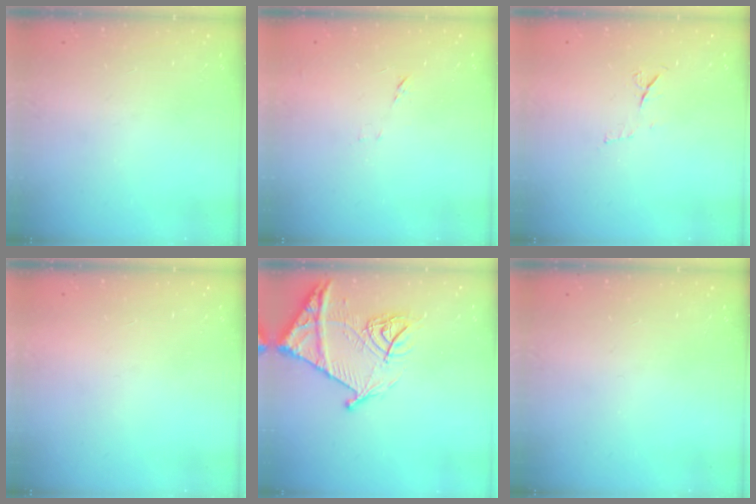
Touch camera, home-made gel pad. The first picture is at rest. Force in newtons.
{"total": 6.0, "press": 6.0, "slide": 0.5}
{"total": 6.2, "press": 6.2, "slide": 0.9}
{"total": 1.5, "press": 1.5, "slide": 0.1}
{"total": 15.9, "press": 15.8, "slide": 1.6}
{"total": 0.0}